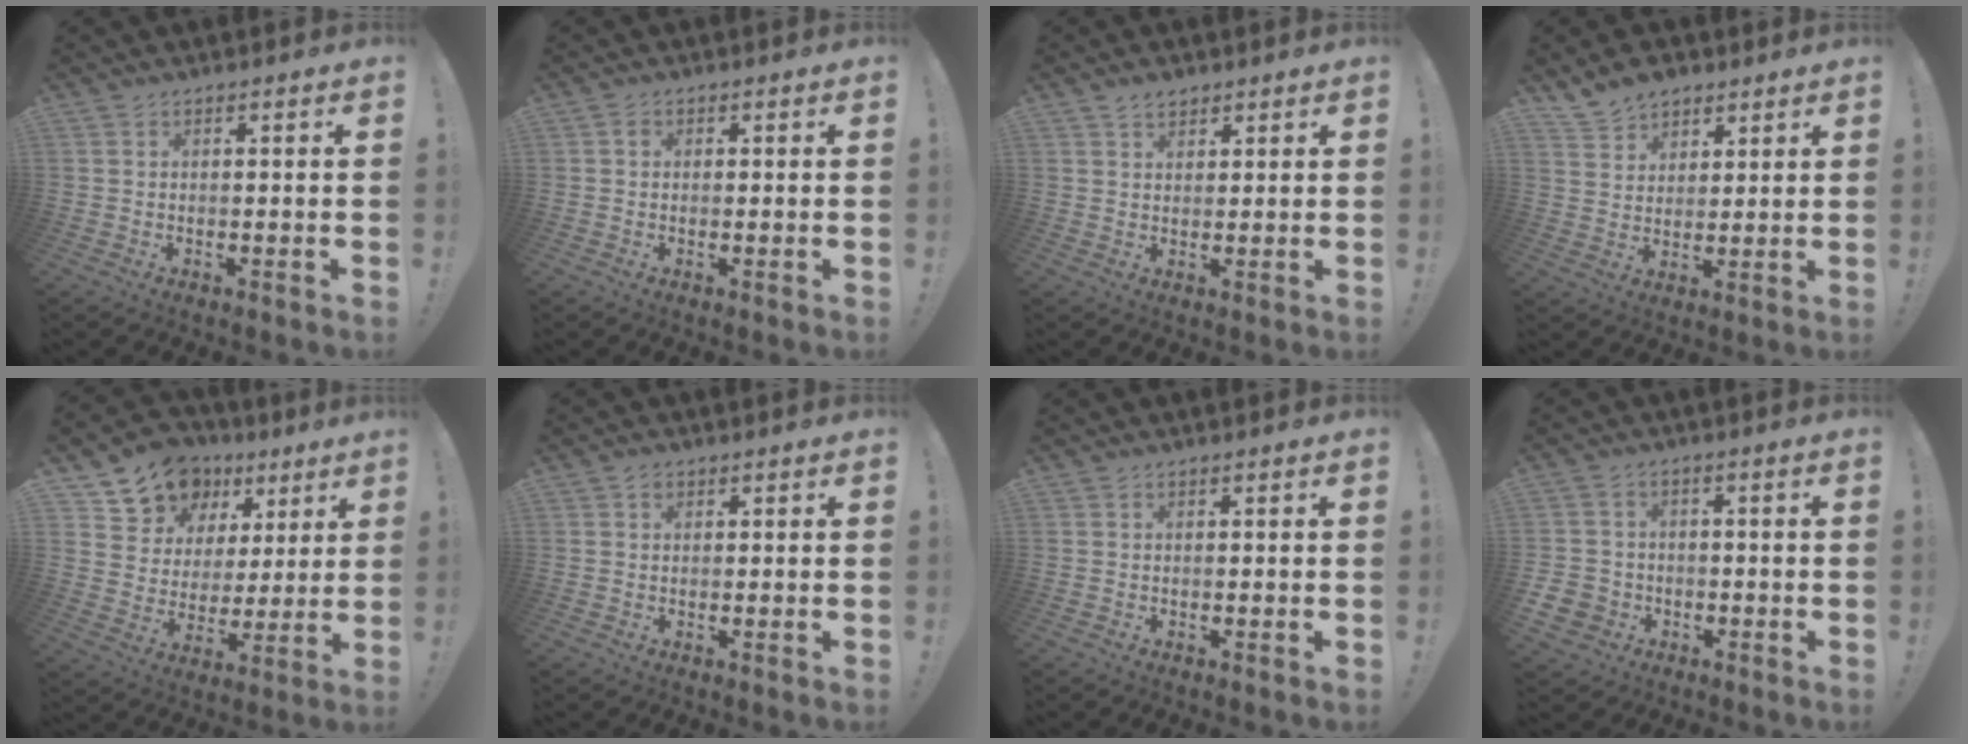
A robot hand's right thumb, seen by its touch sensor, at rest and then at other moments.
{"total": 0.8, "force": [-0.1, 0.6, 0.4], "torque": [-0.002, 0.001, -0.004]}
{"total": 3.4, "force": [2.5, 2.0, 1.0], "torque": [-0.014, -0.011, 0.046]}
{"total": 8.2, "force": [6.2, 5.1, 1.6], "torque": [-0.031, -0.036, 0.122]}
{"total": 12.6, "force": [7.8, 9.4, 2.9], "torque": [-0.048, -0.054, 0.153]}
{"total": 1.3, "force": [0.7, 1.0, 0.4], "torque": [-0.001, 0.000, 0.011]}
{"total": 0.0}
{"total": 5.7, "force": [-2.2, 5.0, 1.6], "torque": [-0.035, 0.017, -0.040]}